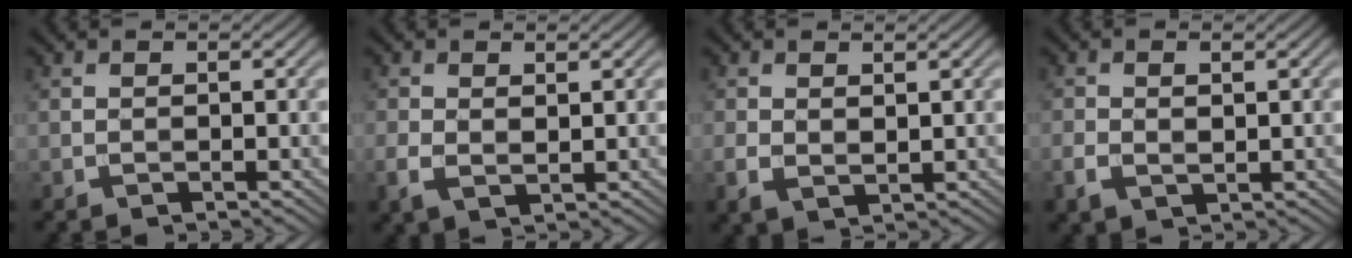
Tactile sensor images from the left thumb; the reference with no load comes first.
{"total": 2.6, "force": [0.3, 1.4, 2.2], "torque": [-0.050, -0.004, 0.008]}
{"total": 2.4, "force": [0.5, 1.3, 1.9], "torque": [-0.041, -0.005, 0.012]}
{"total": 2.6, "force": [-0.2, 1.6, 2.1], "torque": [-0.044, -0.006, 0.000]}